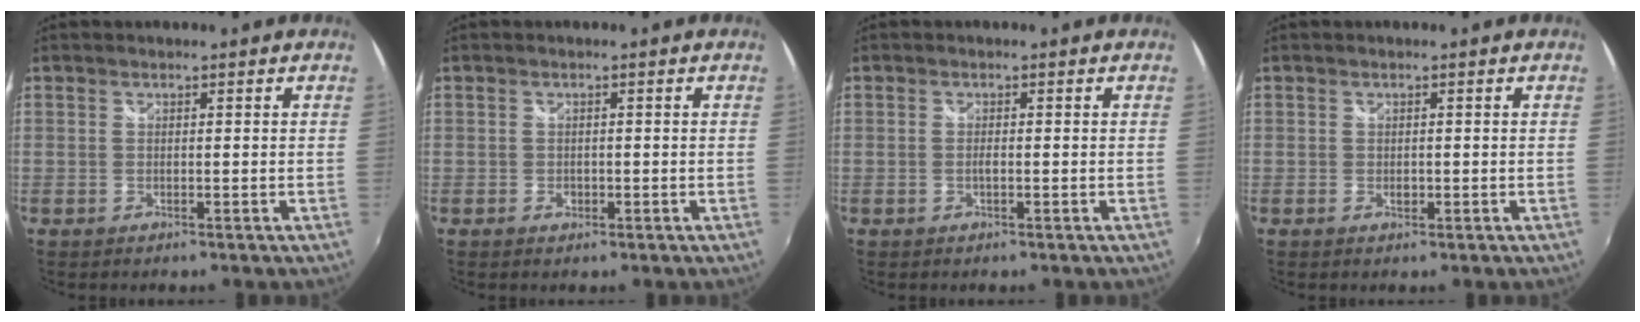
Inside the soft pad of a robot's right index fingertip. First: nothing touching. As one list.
[{"total": 1.4, "force": [-0.6, 1.2, 0.5], "torque": [-0.009, -0.002, -0.008]}, {"total": 0.8, "force": [-0.3, 0.2, 0.7], "torque": [-0.015, 0.002, -0.005]}, {"total": 1.0, "force": [-0.3, 0.8, 0.5], "torque": [-0.007, -0.001, -0.005]}]